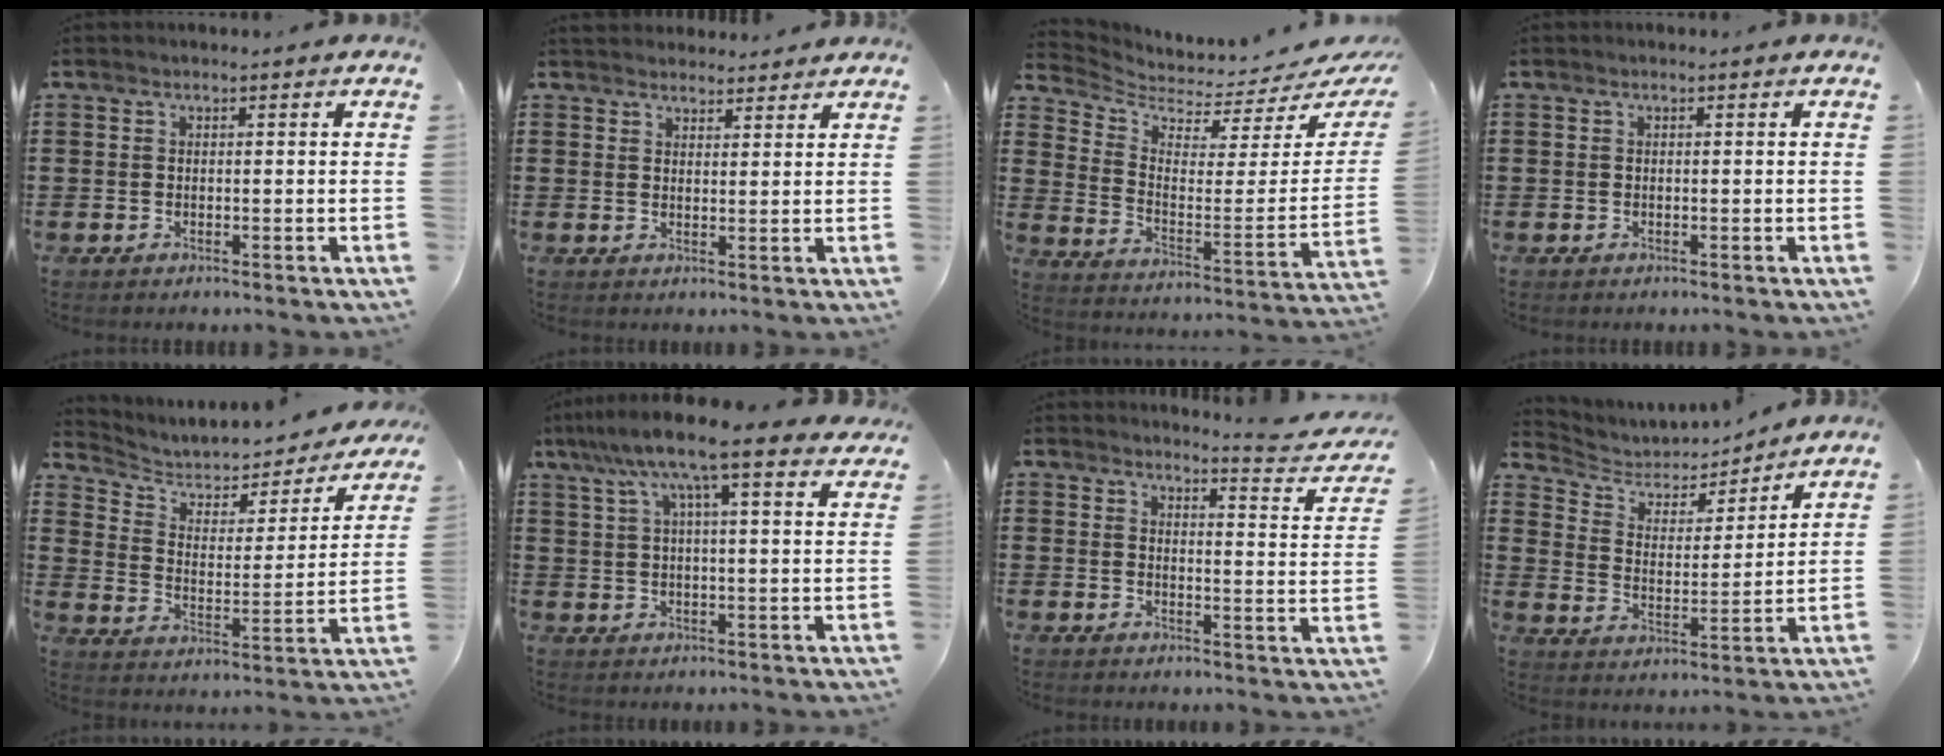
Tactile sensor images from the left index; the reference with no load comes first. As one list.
[{"total": 2.8, "force": [2.7, 0.6, -0.3], "torque": [-0.003, -0.006, 0.053]}, {"total": 2.7, "force": [2.5, 0.3, 1.1], "torque": [-0.043, -0.041, 0.035]}, {"total": 0.0}, {"total": 4.6, "force": [3.8, 2.3, 1.4], "torque": [-0.051, -0.024, 0.060]}, {"total": 10.4, "force": [7.4, 1.3, 7.2], "torque": [-0.161, -0.010, 0.128]}, {"total": 4.3, "force": [3.9, -0.4, 1.7], "torque": [-0.035, -0.032, 0.062]}, {"total": 4.1, "force": [3.7, 1.8, 0.7], "torque": [-0.042, -0.027, 0.057]}]